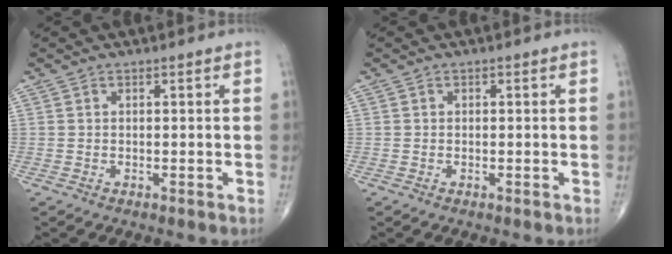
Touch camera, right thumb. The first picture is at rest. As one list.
[{"total": 0.0}]